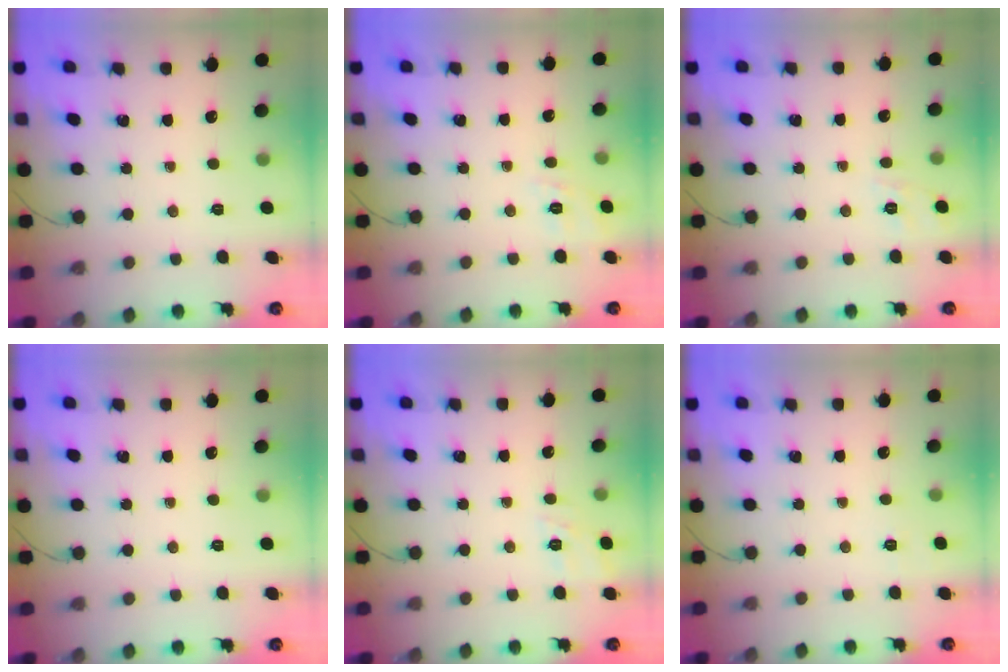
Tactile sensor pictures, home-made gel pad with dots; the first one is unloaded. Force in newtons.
{"total": 2.0, "press": 0.4, "slide": 1.9}
{"total": 2.0, "press": 0.8, "slide": 1.9}
{"total": 0.0}
{"total": 9.4, "press": 9.2, "slide": 1.7}
{"total": 6.1, "press": 5.8, "slide": 1.8}